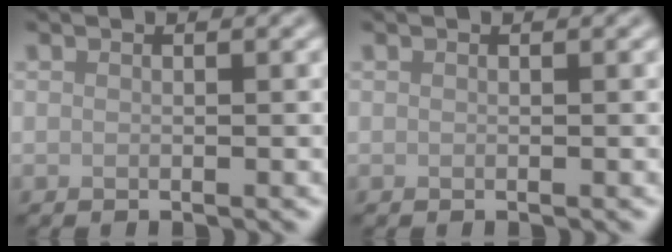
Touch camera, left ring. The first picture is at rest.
{"total": 0.0}